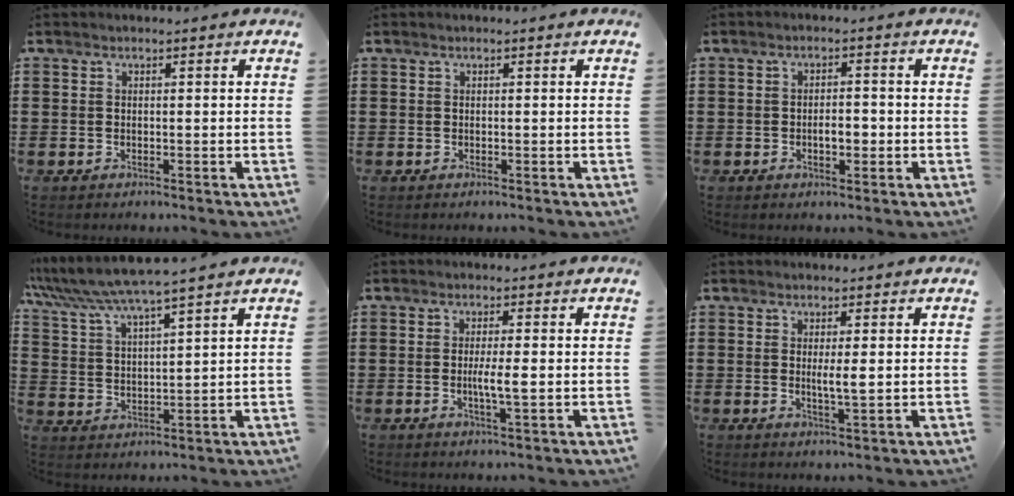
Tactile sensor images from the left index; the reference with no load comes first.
{"total": 0.0}
{"total": 2.9, "force": [-0.7, 1.3, 2.5], "torque": [-0.049, 0.004, -0.015]}
{"total": 5.9, "force": [5.2, -0.4, 2.8], "torque": [-0.074, -0.031, 0.089]}
{"total": 3.4, "force": [-0.2, 0.3, 3.4], "torque": [-0.060, -0.004, -0.005]}
{"total": 2.8, "force": [0.4, 0.2, 2.8], "torque": [-0.053, -0.005, 0.005]}